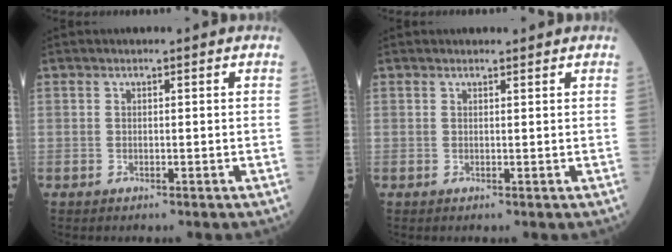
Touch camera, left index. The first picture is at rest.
{"total": 1.4, "force": [1.4, 0.2, 0.2], "torque": [-0.007, 0.004, 0.017]}